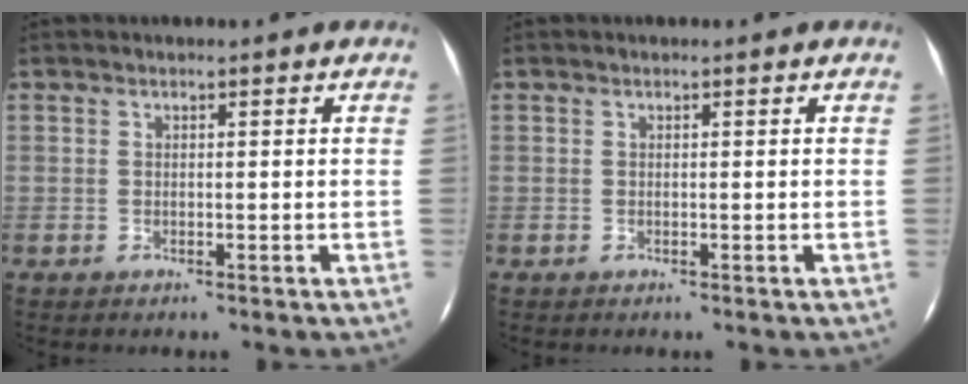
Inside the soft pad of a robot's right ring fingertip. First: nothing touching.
{"total": 0.0}